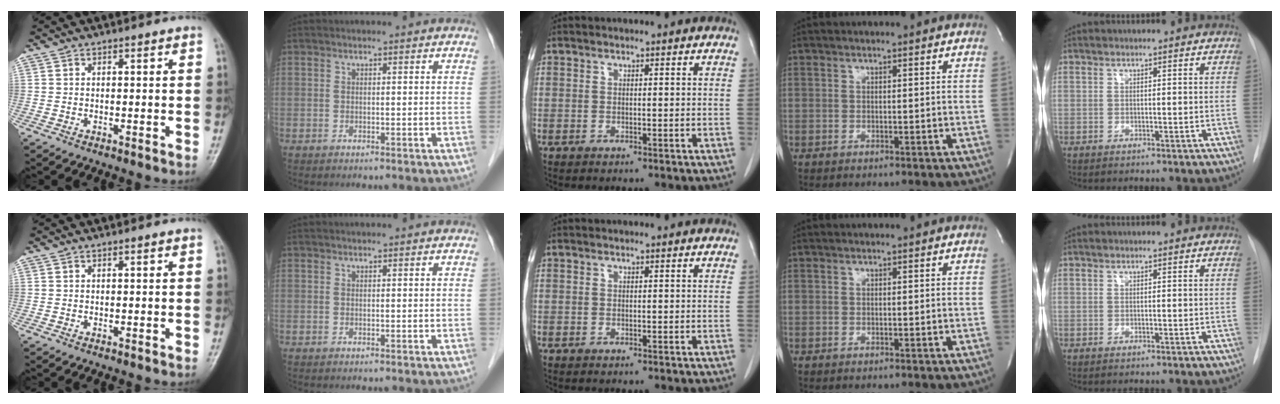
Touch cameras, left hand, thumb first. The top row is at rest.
{}